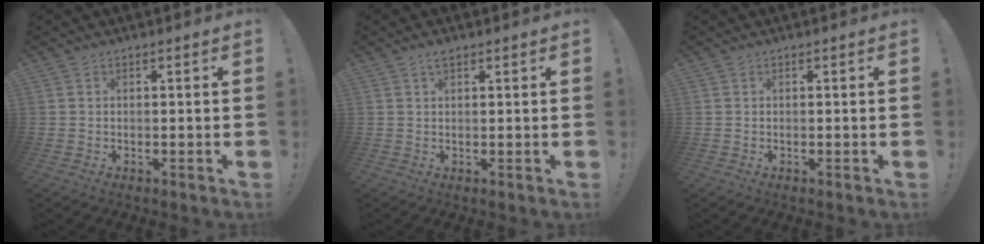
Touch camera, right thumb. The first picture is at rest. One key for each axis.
{"total": 2.0, "fx": 1.3, "fy": 0.7, "fz": 1.3, "tx": -0.018, "ty": -0.001, "tz": 0.023}
{"total": 0.0}